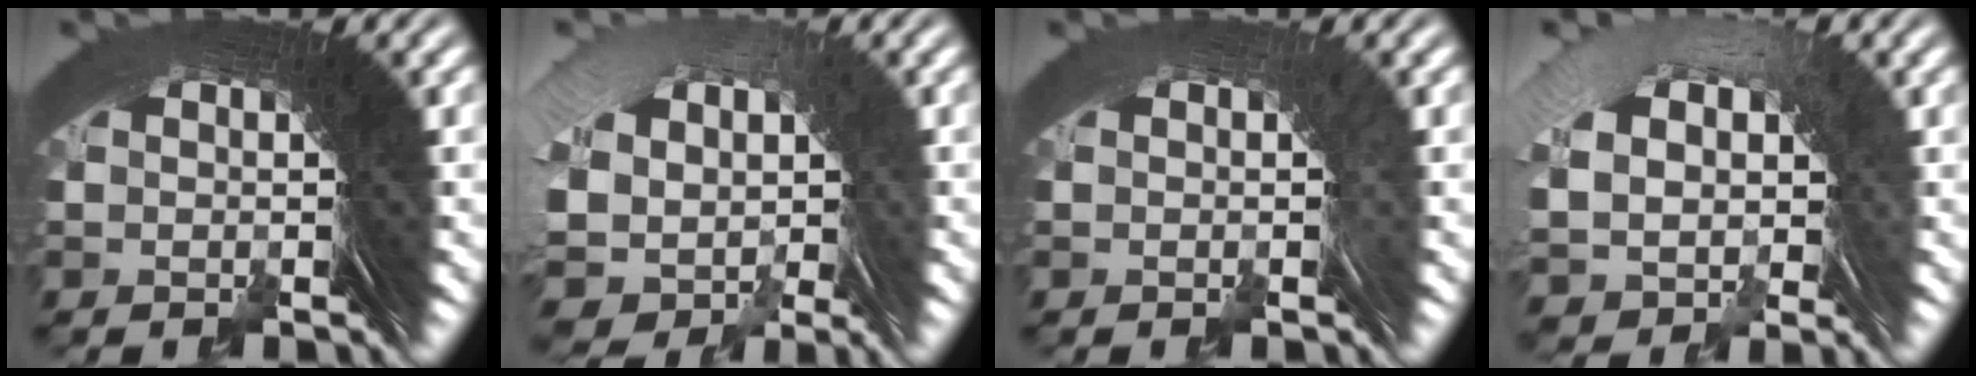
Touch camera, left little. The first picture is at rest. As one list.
[{"total": 10.4, "force": [-4.3, 8.5, 4.3], "torque": [-0.138, -0.053, -0.057]}, {"total": 0.8, "force": [-0.7, -0.4, 0.0], "torque": [0.004, 0.006, -0.011]}, {"total": 6.3, "force": [-0.4, 5.0, 3.7], "torque": [-0.100, -0.024, 0.005]}]